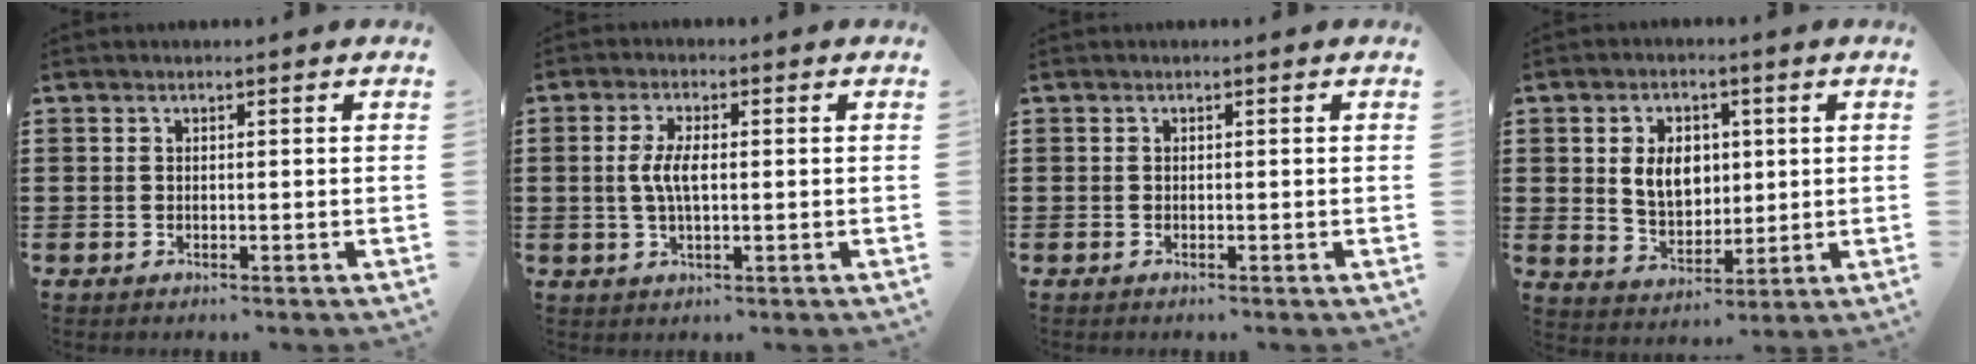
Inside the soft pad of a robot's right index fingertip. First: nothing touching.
{"total": 4.4, "force": [0.1, 1.4, 4.1], "torque": [-0.092, -0.003, -0.005]}
{"total": 0.0}
{"total": 6.4, "force": [1.1, 4.6, 4.3], "torque": [-0.081, 0.008, 0.016]}